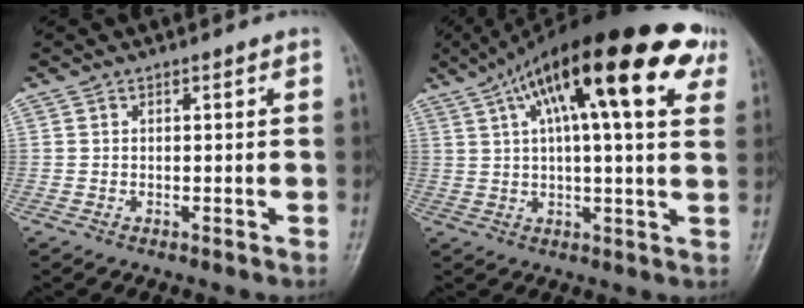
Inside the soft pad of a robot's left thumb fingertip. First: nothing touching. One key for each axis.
{"total": 24.1, "fx": 10.6, "fy": 6.7, "fz": 20.6, "tx": -0.314, "ty": 0.025, "tz": 0.156}